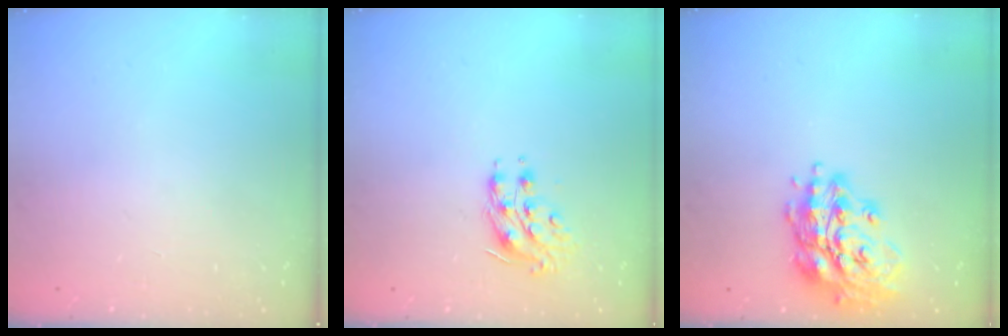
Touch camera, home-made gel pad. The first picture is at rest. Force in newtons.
{"total": 9.3, "press": 9.3, "slide": 0.2}
{"total": 16.1, "press": 15.9, "slide": 2.1}